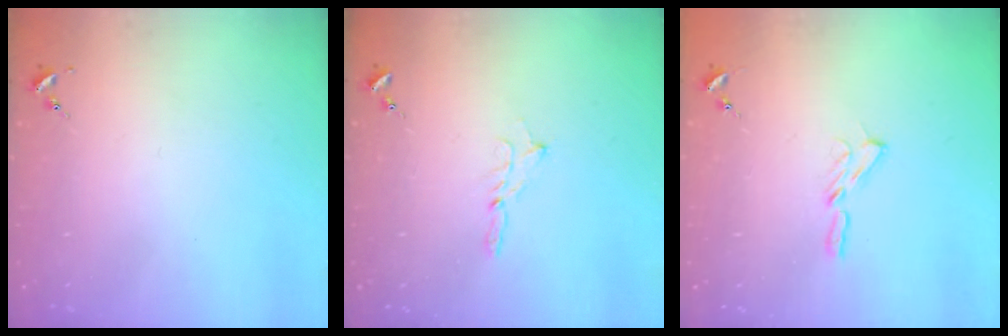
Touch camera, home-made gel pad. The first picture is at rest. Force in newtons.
{"total": 2.3, "press": 2.3, "slide": 0.2}
{"total": 4.0, "press": 4.0, "slide": 0.4}